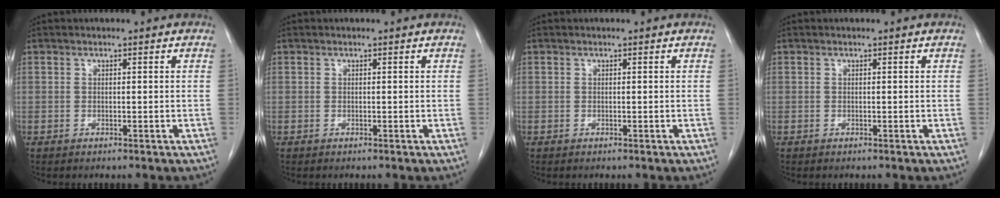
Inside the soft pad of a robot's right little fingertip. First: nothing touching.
{"total": 0.0}
{"total": 0.0}
{"total": 0.0}